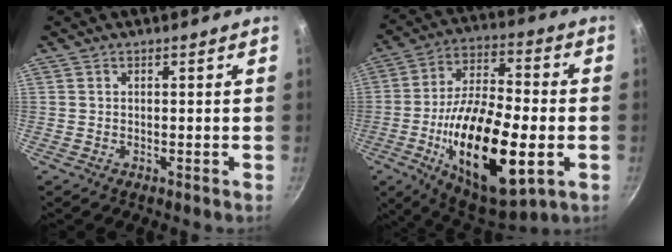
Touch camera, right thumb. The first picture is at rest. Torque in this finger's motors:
{"motor_torque": [0.19, 1.46, 1.96, -0.81, 0.70]}